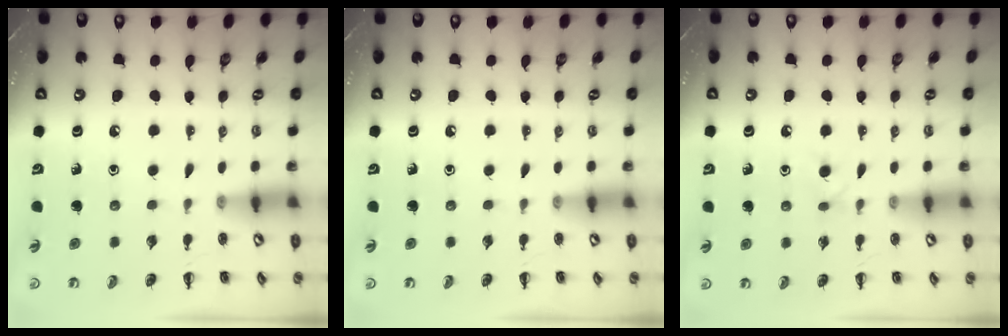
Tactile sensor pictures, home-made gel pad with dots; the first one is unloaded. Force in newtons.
{"total": 0.0}
{"total": 3.2, "press": 2.9, "slide": 1.4}